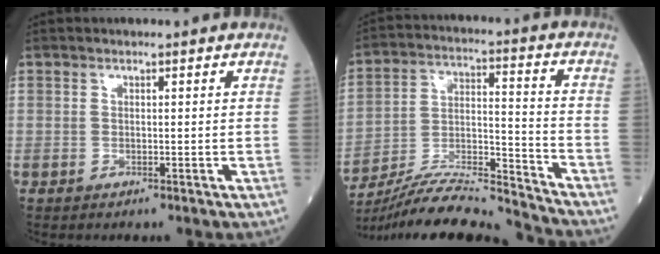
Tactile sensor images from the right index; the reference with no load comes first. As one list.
[{"total": 16.2, "force": [-15.6, -0.6, 4.2], "torque": [-0.078, 0.017, -0.273]}]